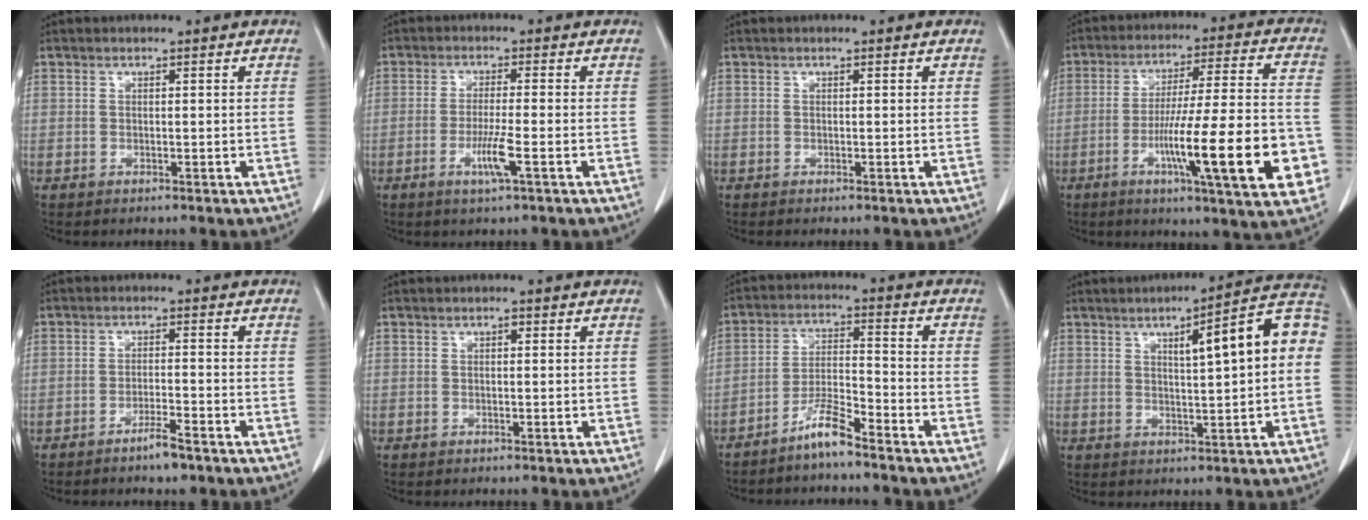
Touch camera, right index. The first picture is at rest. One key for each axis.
{"total": 6.1, "fx": -2.4, "fy": -0.1, "fz": 5.6, "tx": -0.108, "ty": -0.011, "tz": -0.044}
{"total": 0.0}
{"total": 20.6, "fx": -6.6, "fy": 1.6, "fz": 19.5, "tx": -0.262, "ty": -0.005, "tz": -0.094}
{"total": 3.3, "fx": -2.5, "fy": 0.2, "fz": 2.1, "tx": -0.040, "ty": -0.001, "tz": -0.043}
{"total": 0.5, "fx": 0.2, "fy": 0.3, "fz": 0.4, "tx": -0.007, "ty": 0.003, "tz": 0.002}
{"total": 5.8, "fx": -4.7, "fy": 0.2, "fz": 3.3, "tx": -0.067, "ty": -0.006, "tz": -0.093}
{"total": 11.8, "fx": 2.1, "fy": 1.5, "fz": 11.5, "tx": -0.155, "ty": 0.031, "tz": 0.024}